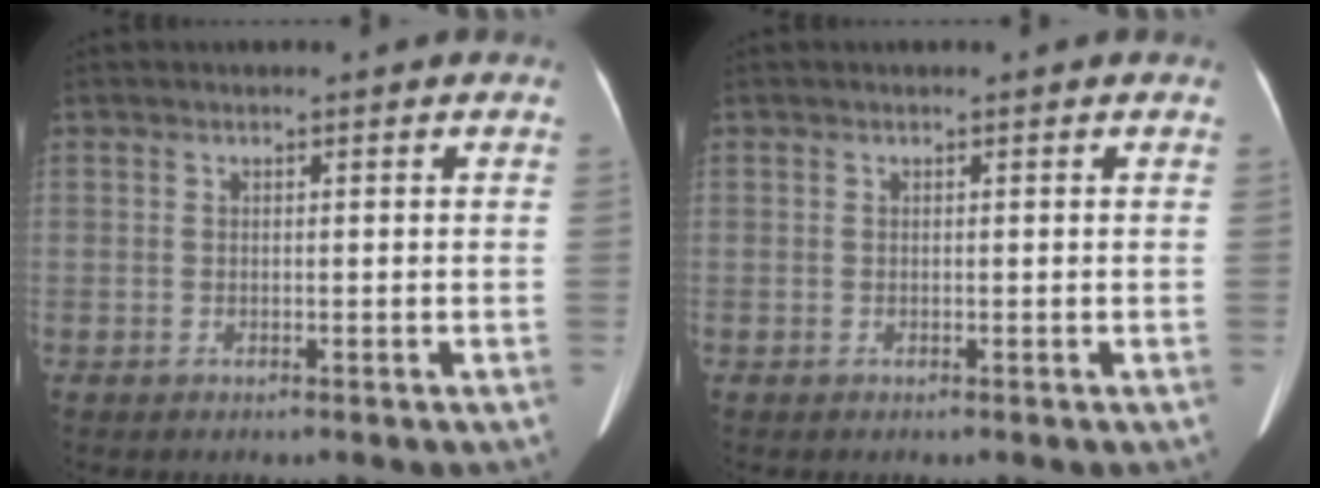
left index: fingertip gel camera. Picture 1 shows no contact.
{"total": 0.0}